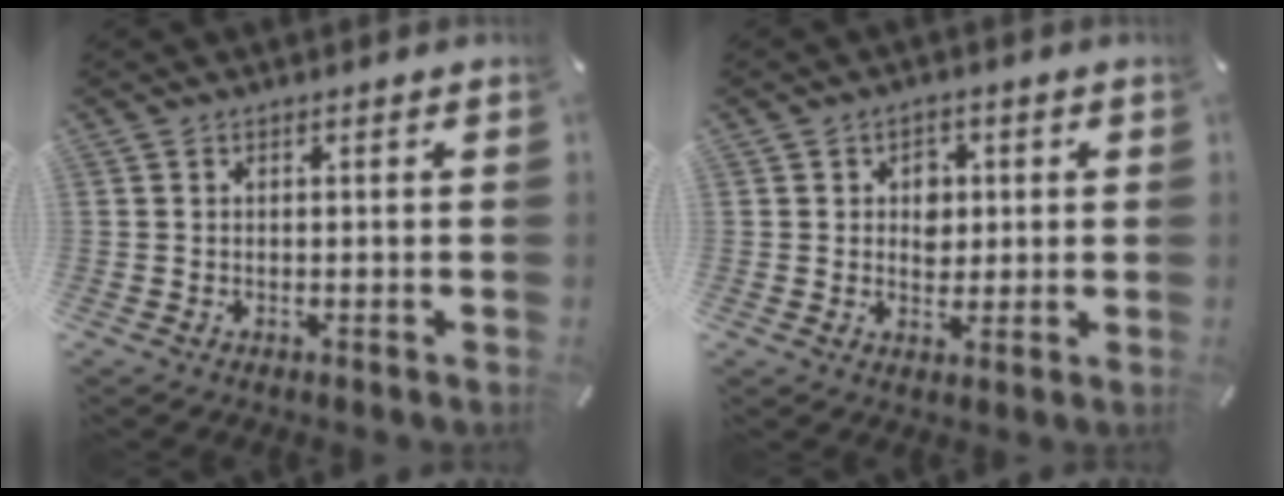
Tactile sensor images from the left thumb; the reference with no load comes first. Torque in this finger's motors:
{"motor_torque": [0.48, 0.84, 0.27, -0.33, 0.14]}